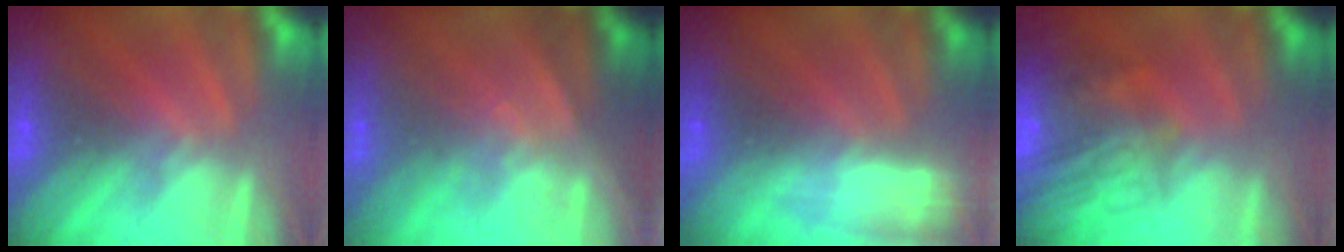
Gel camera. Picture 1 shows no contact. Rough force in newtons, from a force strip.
{"total": 1.5}
{"total": 2.4}
{"total": 6.3}